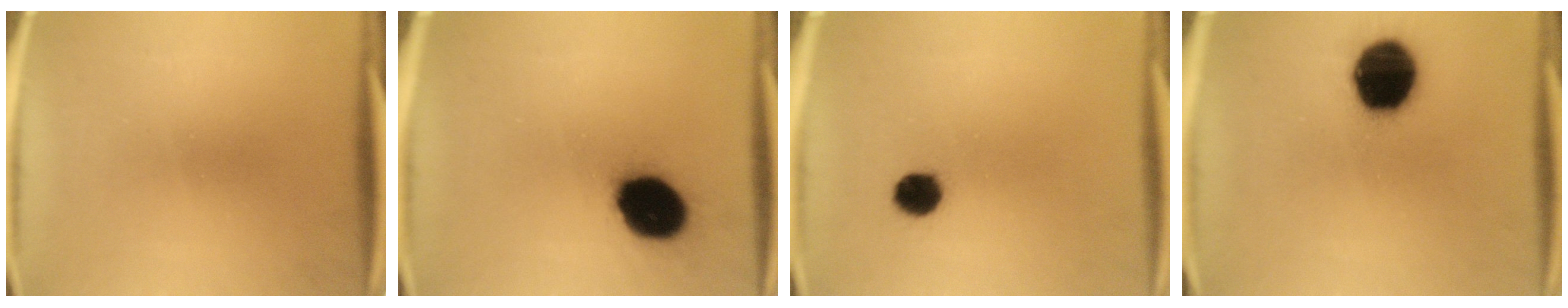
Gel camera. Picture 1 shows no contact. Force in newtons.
{"total": 16.4}
{"total": 4.7}
{"total": 17.9}